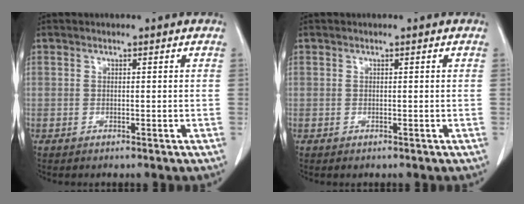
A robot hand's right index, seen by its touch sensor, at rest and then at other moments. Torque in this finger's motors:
{"motor_torque": [0.05, -0.12, 0.01, 0.00]}